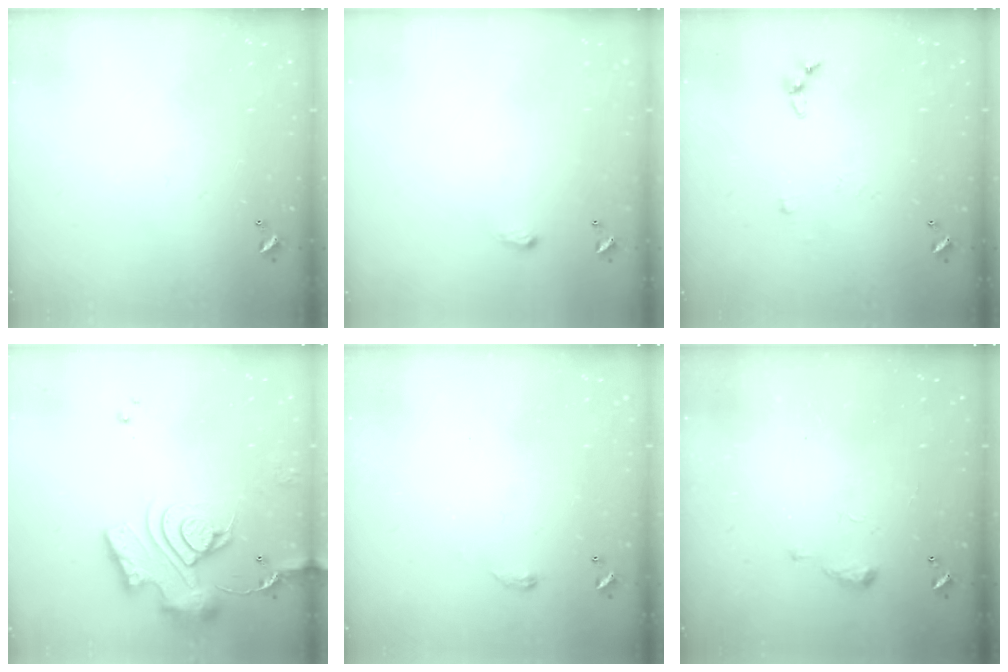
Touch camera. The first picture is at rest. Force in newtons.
{"total": 1.3, "press": 1.3, "slide": 0.2}
{"total": 4.3, "press": 4.3, "slide": 0.5}
{"total": 15.2, "press": 15.2, "slide": 1.5}
{"total": 2.8, "press": 2.7, "slide": 0.5}
{"total": 5.2, "press": 5.1, "slide": 0.7}